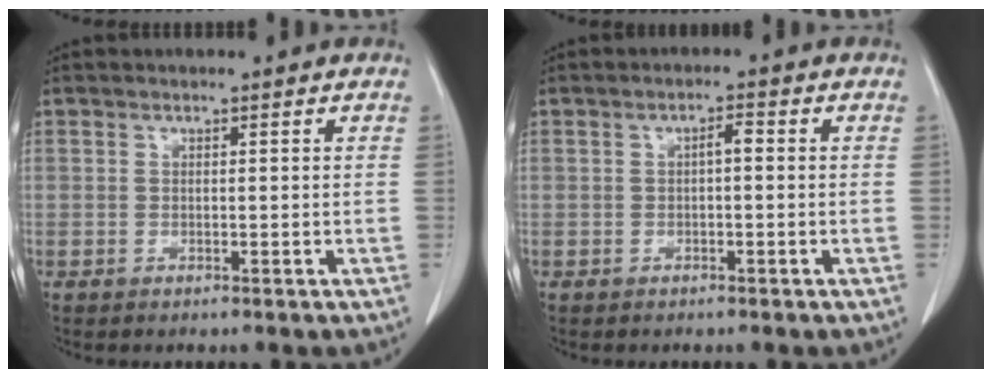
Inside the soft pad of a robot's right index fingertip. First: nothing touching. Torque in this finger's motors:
{"motor_torque": [0.26, -0.10, 0.10, 0.04]}